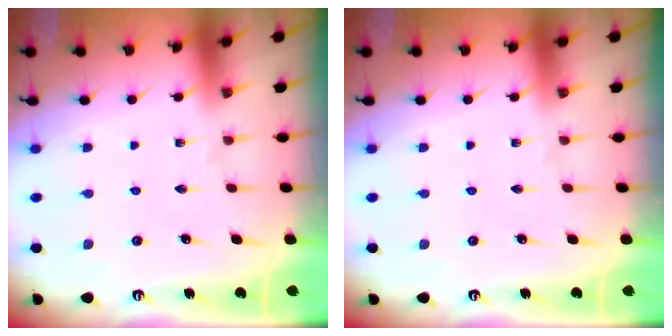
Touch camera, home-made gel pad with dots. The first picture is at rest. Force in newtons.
{"total": 0.0}